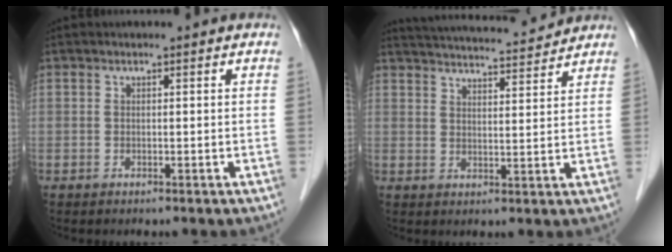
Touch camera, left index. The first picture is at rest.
{"total": 14.5, "force": [13.8, 1.3, 4.3], "torque": [-0.073, 0.020, 0.198]}